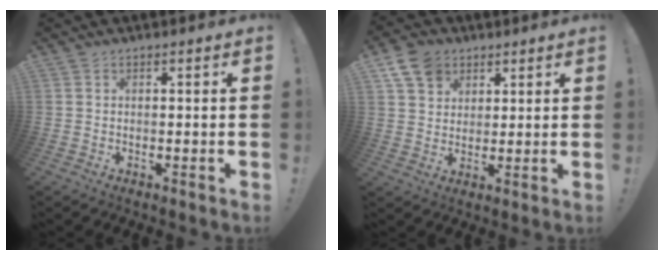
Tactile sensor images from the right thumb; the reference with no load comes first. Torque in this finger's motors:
{"motor_torque": [0.15, 0.13, 0.32, 0.39, -0.01]}